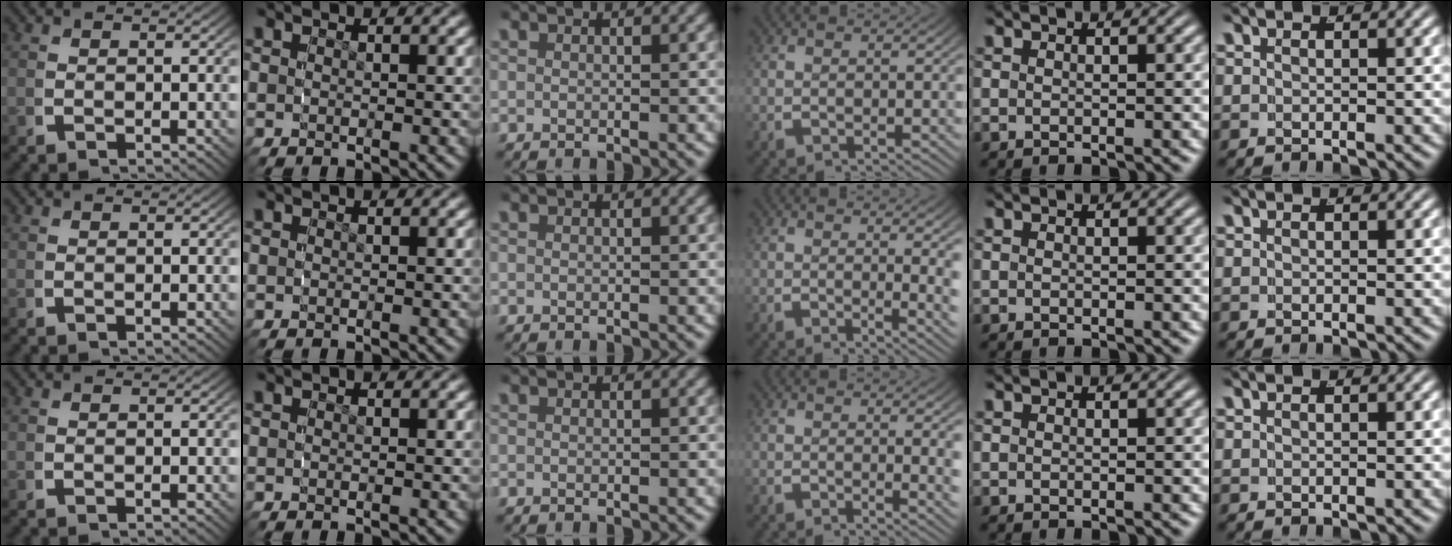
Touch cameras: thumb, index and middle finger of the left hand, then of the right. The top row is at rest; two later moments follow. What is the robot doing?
{"motion": "grasp_and_lifting", "object": "dispenser bottle"}